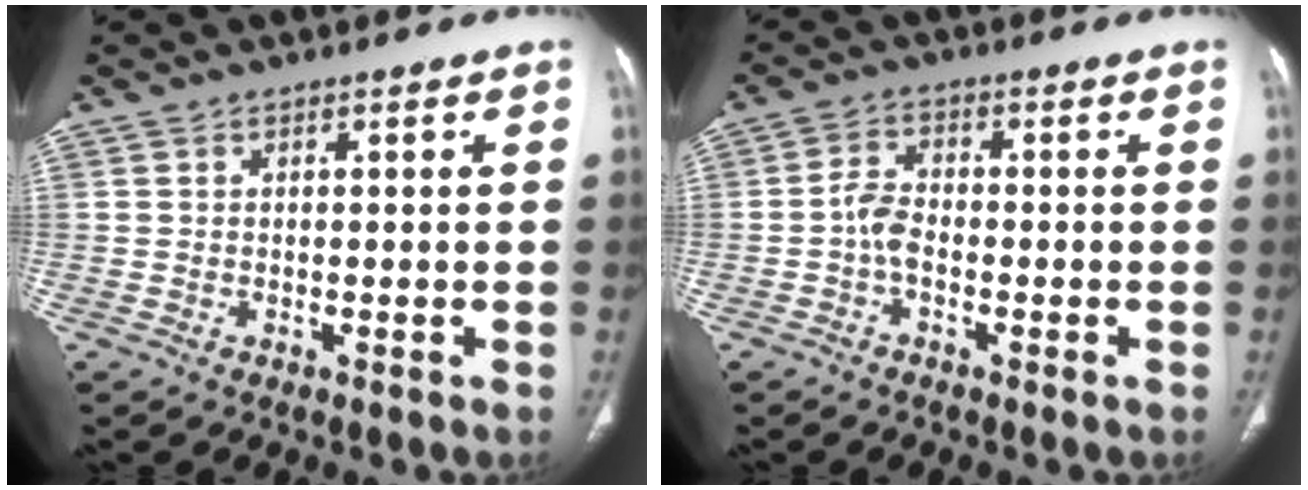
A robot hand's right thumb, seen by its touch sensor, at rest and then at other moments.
{"total": 3.7, "force": [-1.3, 2.0, 2.8], "torque": [-0.056, 0.012, -0.033]}